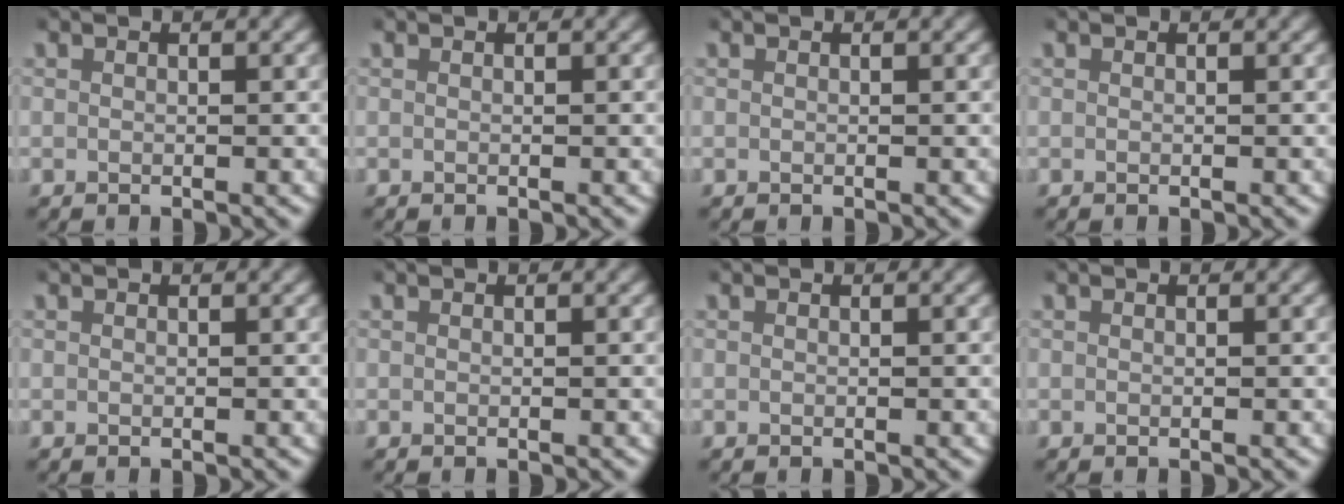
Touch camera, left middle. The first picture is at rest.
{"total": 0.0}
{"total": 0.0}
{"total": 0.0}
{"total": 0.0}
{"total": 0.0}
{"total": 0.0}
{"total": 0.0}